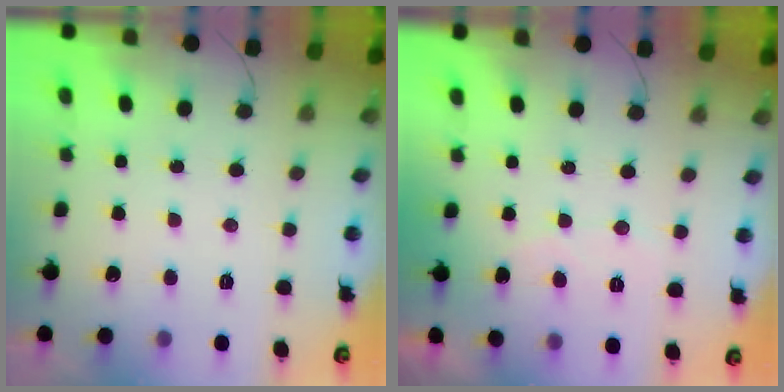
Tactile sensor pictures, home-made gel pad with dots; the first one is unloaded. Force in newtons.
{"total": 3.2, "press": 3.2, "slide": 0.1}